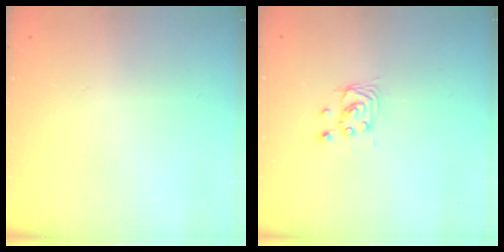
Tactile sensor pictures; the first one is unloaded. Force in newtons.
{"total": 2.9, "press": 2.9, "slide": 0.2}